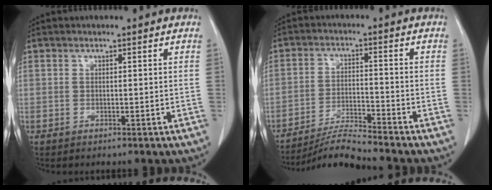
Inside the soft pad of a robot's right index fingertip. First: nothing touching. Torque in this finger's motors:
{"motor_torque": [0.15, -0.16, 0.01, 0.04]}